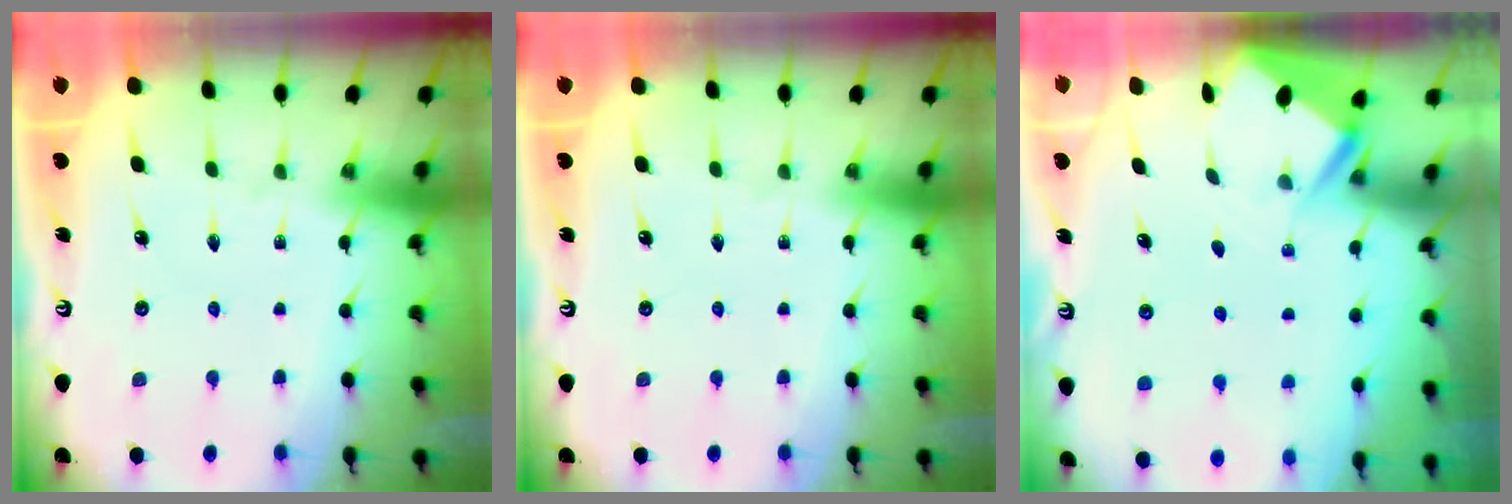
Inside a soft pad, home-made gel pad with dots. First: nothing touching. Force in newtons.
{"total": 0.0}
{"total": 2.9, "press": 2.9, "slide": 0.4}